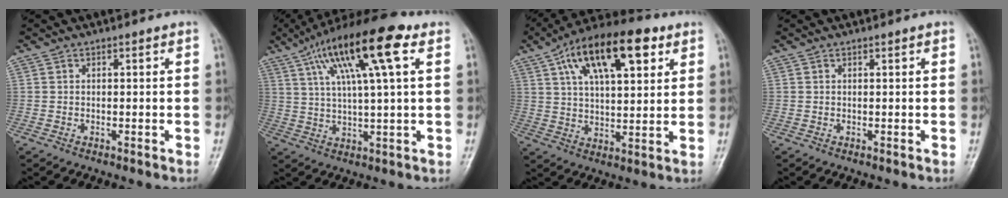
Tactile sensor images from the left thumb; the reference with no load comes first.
{"total": 17.1, "force": [6.9, 3.7, 15.2], "torque": [-0.264, 0.007, 0.113]}
{"total": 17.9, "force": [8.1, 7.7, 14.0], "torque": [-0.211, -0.005, 0.133]}
{"total": 0.0}